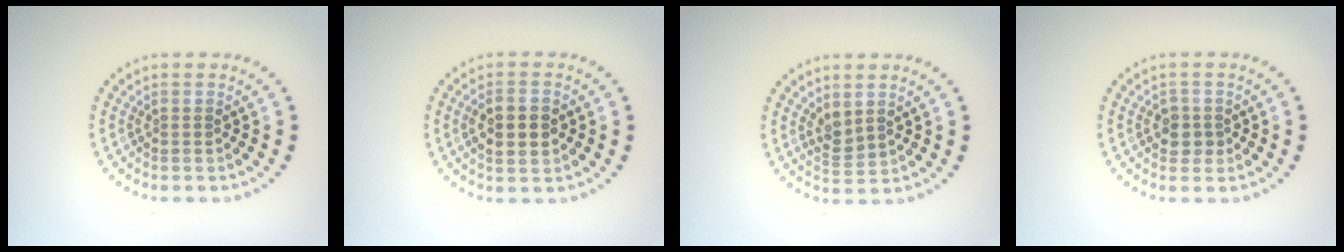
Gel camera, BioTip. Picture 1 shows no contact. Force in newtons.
{"total": 3.2, "press": 3.2, "slide": 0.3}
{"total": 1.7, "press": 1.5, "slide": 0.8}
{"total": 1.7, "press": 1.6, "slide": 0.6}